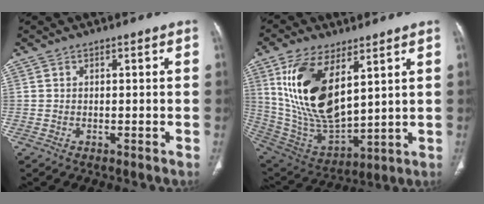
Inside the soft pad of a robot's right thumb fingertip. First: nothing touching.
{"total": 20.1, "force": [7.5, 9.7, 15.9], "torque": [-0.295, -0.032, 0.159]}